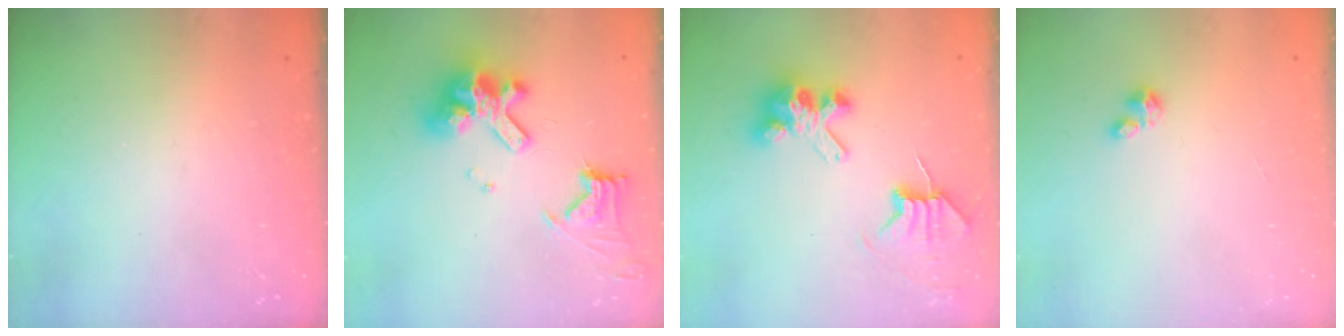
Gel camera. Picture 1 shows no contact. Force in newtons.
{"total": 15.0, "press": 14.9, "slide": 1.9}
{"total": 7.8, "press": 7.7, "slide": 1.0}
{"total": 2.5, "press": 2.5, "slide": 0.3}